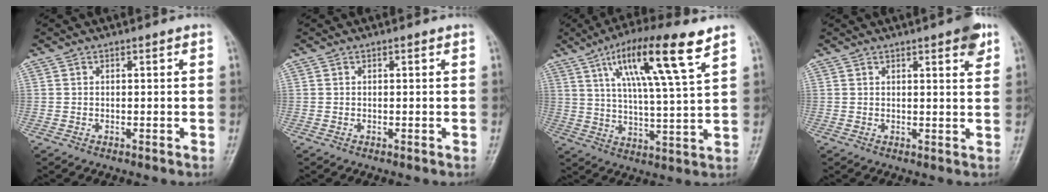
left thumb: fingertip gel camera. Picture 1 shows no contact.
{"total": 0.0}
{"total": 16.2, "force": [8.4, 2.2, 13.6], "torque": [-0.233, -0.025, 0.144]}
{"total": 4.5, "force": [2.6, 1.0, 3.5], "torque": [-0.039, -0.010, 0.029]}